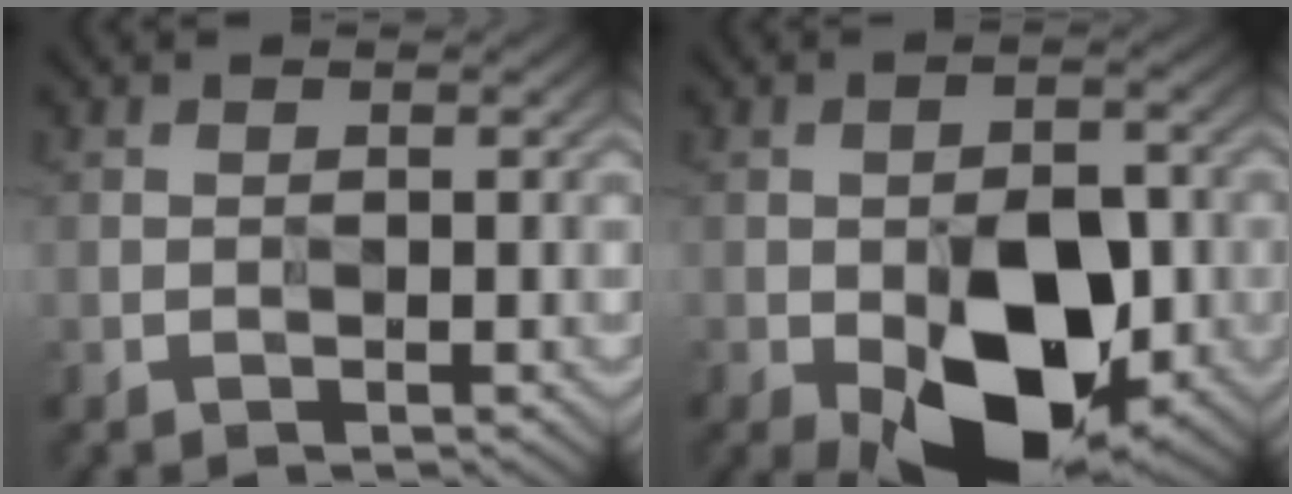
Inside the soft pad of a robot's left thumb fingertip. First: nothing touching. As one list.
[{"total": 13.4, "force": [-5.4, 7.2, 9.9], "torque": [-0.145, -0.022, -0.082]}]